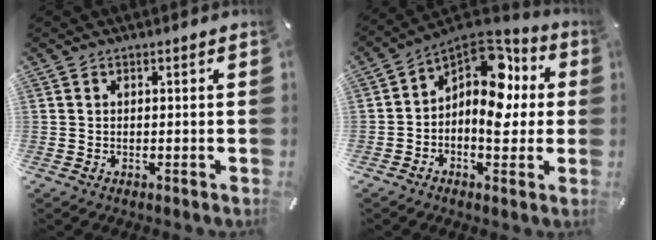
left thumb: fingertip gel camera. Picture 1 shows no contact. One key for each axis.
{"total": 13.7, "fx": 2.4, "fy": 8.9, "fz": 10.1, "tx": -0.154, "ty": -0.022, "tz": 0.039}